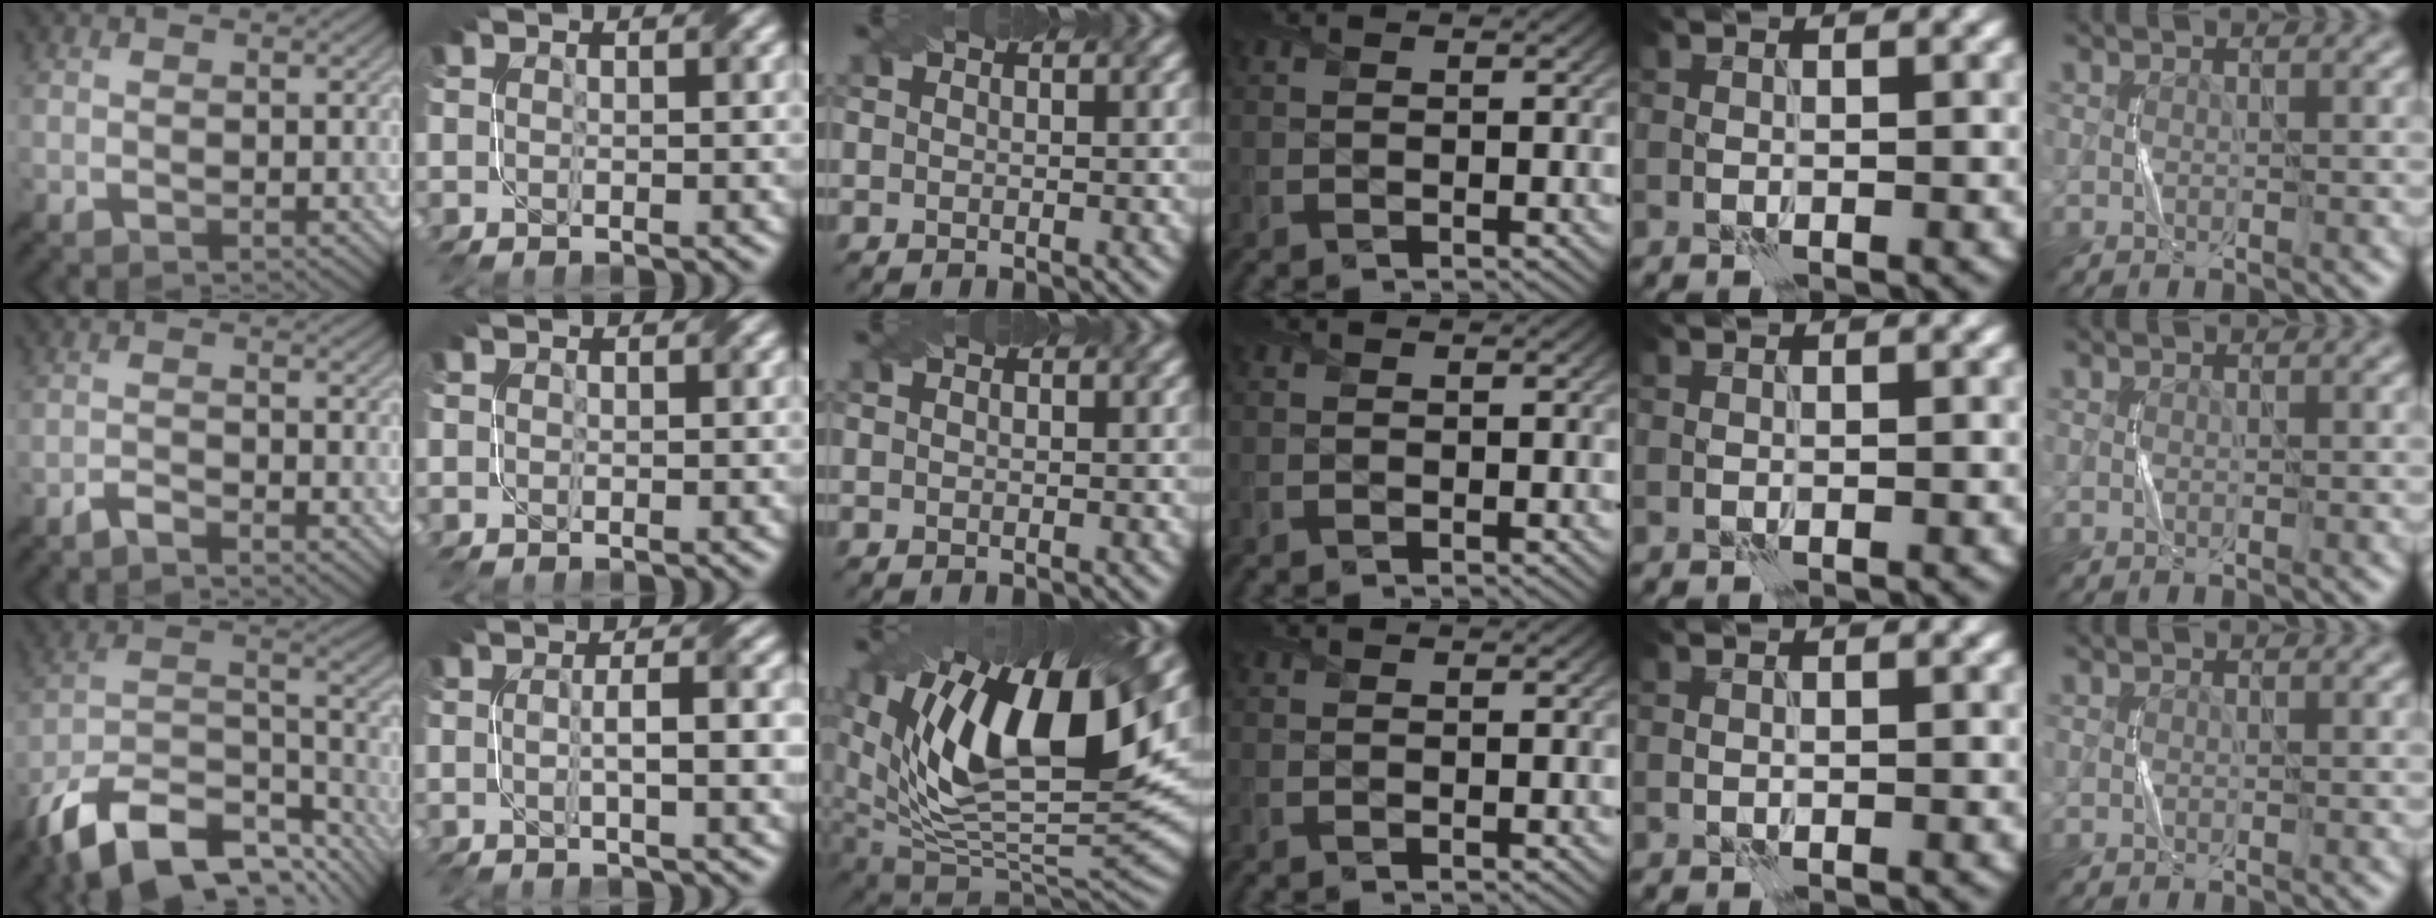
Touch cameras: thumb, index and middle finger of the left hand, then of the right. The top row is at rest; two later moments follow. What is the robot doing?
{"motion": "twist", "object": "screw"}